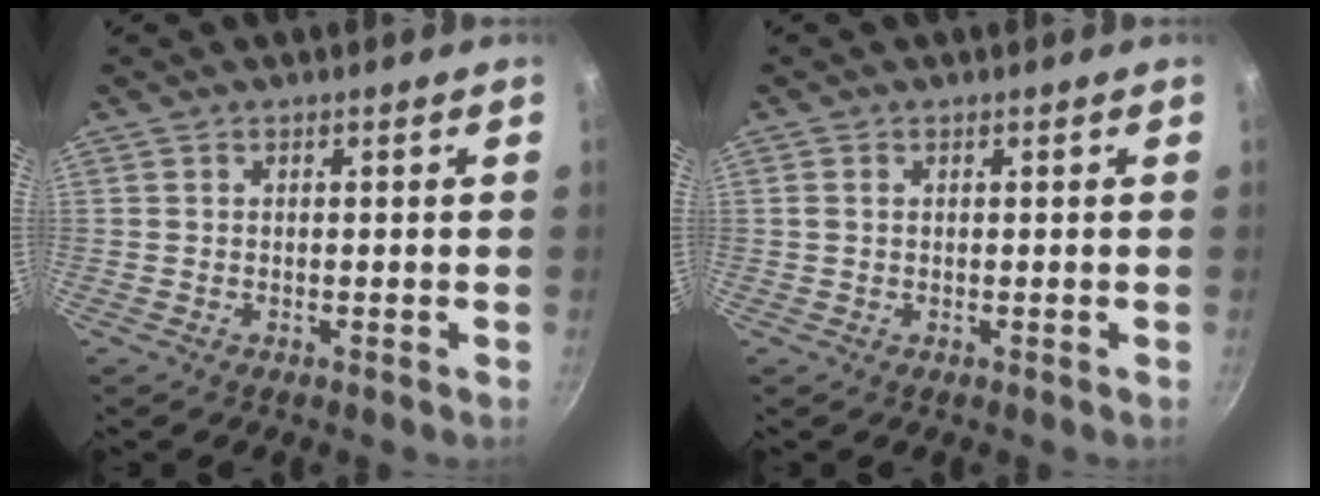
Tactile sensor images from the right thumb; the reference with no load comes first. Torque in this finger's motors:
{"motor_torque": [0.08, -0.37, -0.28, 0.24, 0.03]}